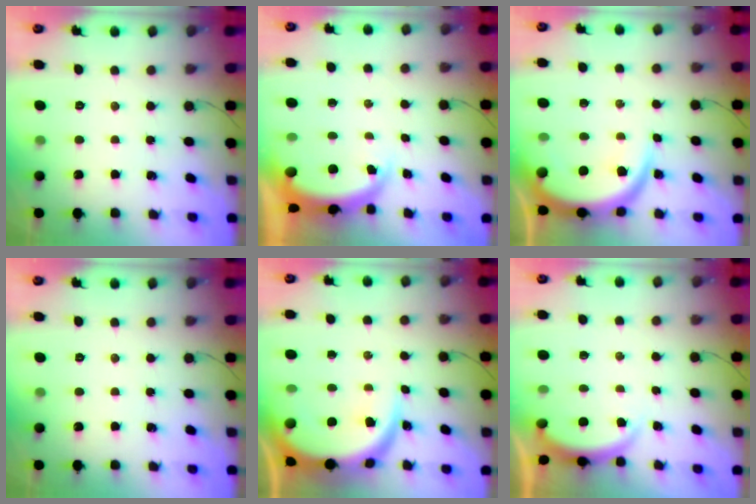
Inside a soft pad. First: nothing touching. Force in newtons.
{"total": 4.0, "press": 4.0, "slide": 0.6}
{"total": 10.9, "press": 10.9, "slide": 0.6}
{"total": 0.0}
{"total": 11.0, "press": 10.9, "slide": 1.1}
{"total": 2.5, "press": 2.4, "slide": 0.6}